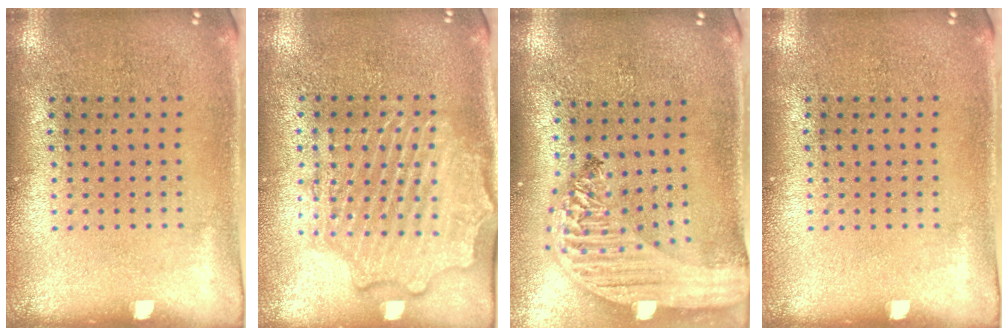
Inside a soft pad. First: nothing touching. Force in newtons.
{"total": 2.2, "press": 2.2, "slide": 0.2}
{"total": 2.8, "press": 2.3, "slide": 1.7}
{"total": 0.0}